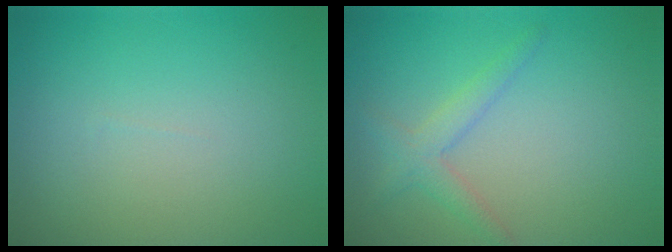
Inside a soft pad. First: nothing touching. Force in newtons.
{"total": 2.1, "press": 2.1, "slide": 0.1}